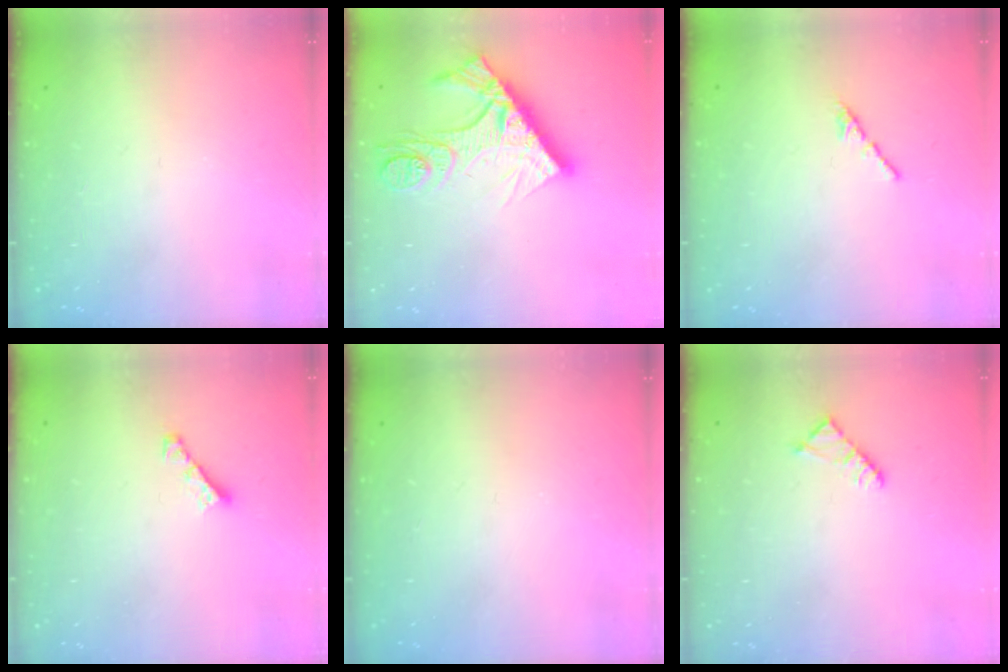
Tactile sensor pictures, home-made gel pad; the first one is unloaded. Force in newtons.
{"total": 14.2, "press": 14.1, "slide": 1.5}
{"total": 1.3, "press": 1.2, "slide": 0.4}
{"total": 3.0, "press": 3.0, "slide": 0.3}
{"total": 0.0}
{"total": 2.3, "press": 2.3, "slide": 0.4}